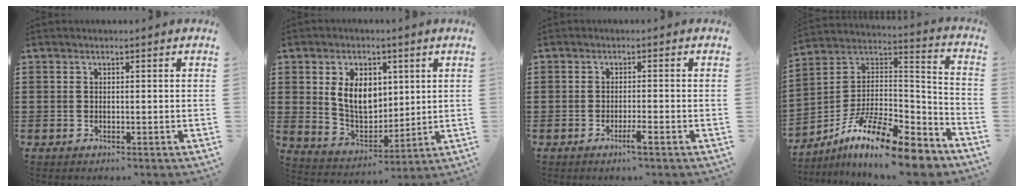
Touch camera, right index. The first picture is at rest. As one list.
[{"total": 8.4, "force": [2.1, 5.8, 5.7], "torque": [-0.119, 0.010, 0.035]}, {"total": 2.5, "force": [-1.5, -0.1, 2.0], "torque": [-0.039, -0.006, -0.029]}, {"total": 14.4, "force": [-10.5, 3.3, 9.3], "torque": [-0.167, 0.026, -0.193]}]